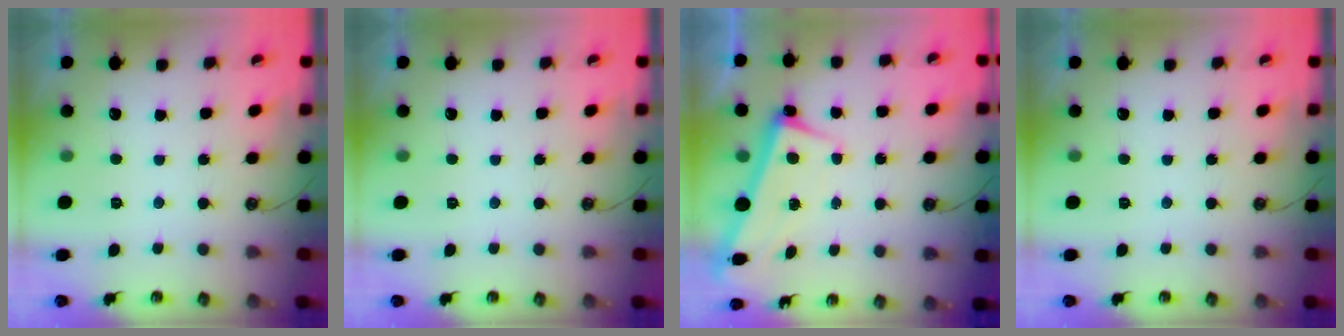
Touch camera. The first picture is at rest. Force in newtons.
{"total": 0.0}
{"total": 2.6, "press": 2.4, "slide": 0.9}
{"total": 0.0}